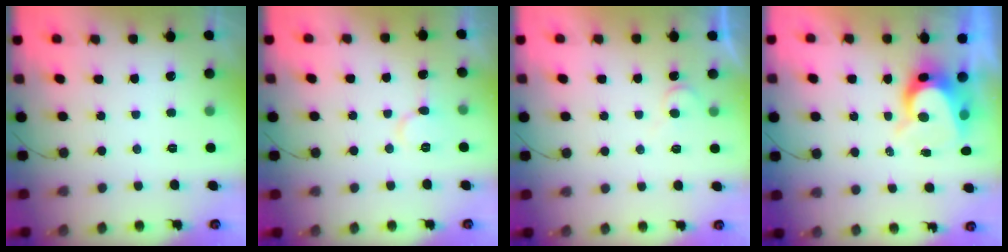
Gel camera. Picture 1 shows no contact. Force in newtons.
{"total": 6.8, "press": 6.8, "slide": 0.7}
{"total": 4.6, "press": 4.5, "slide": 0.5}
{"total": 9.0, "press": 9.0, "slide": 0.7}